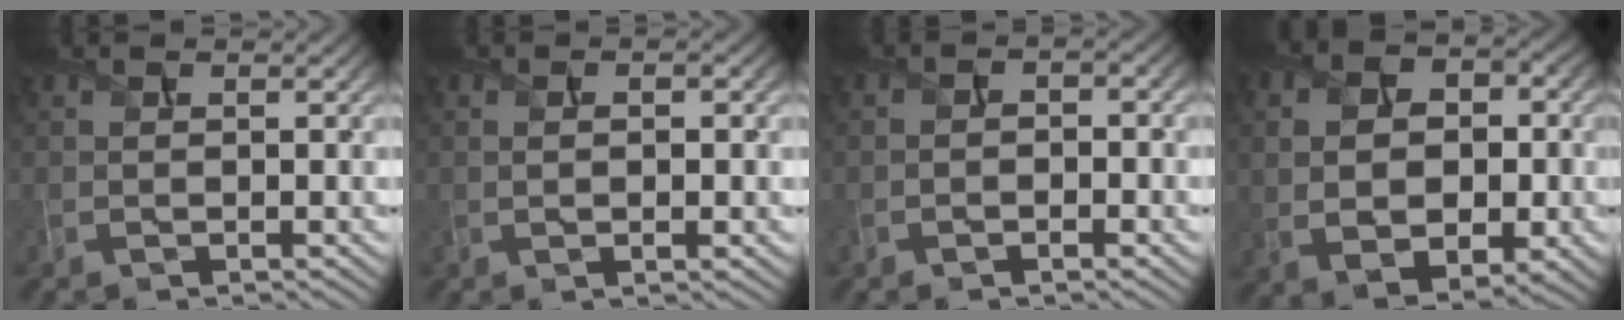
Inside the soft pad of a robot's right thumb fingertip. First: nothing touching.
{"total": 2.4, "force": [0.1, 0.9, 2.3], "torque": [-0.025, -0.016, 0.005]}
{"total": 2.0, "force": [-1.0, 1.0, 1.4], "torque": [-0.011, 0.004, -0.023]}
{"total": 9.8, "force": [-0.2, 7.2, 6.6], "torque": [-0.122, -0.005, -0.006]}